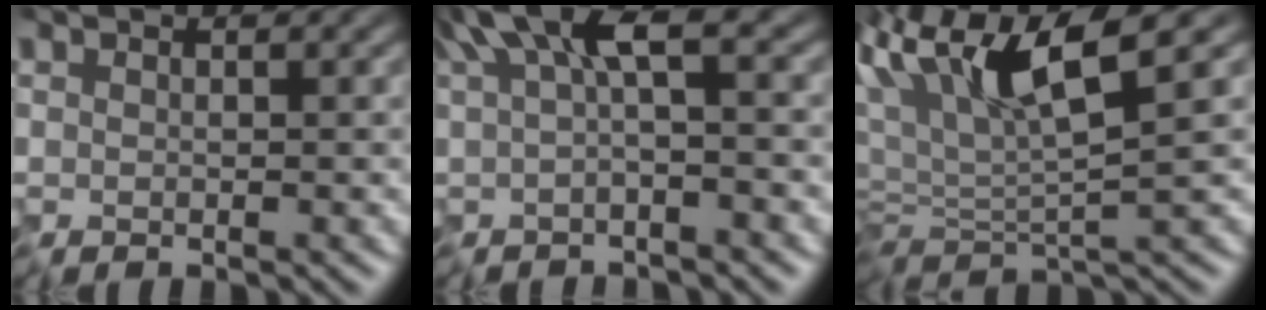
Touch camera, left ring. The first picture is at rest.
{"total": 4.8, "force": [1.3, 1.5, 4.4], "torque": [-0.086, 0.008, 0.024]}
{"total": 9.0, "force": [3.0, 2.2, 8.1], "torque": [-0.155, 0.015, 0.055]}